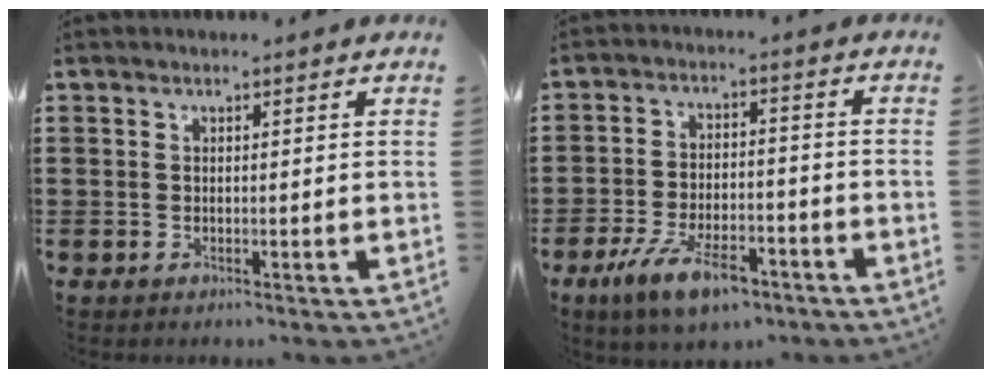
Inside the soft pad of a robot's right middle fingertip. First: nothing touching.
{"total": 8.0, "force": [-5.3, 2.9, 5.2], "torque": [-0.105, 0.005, -0.098]}